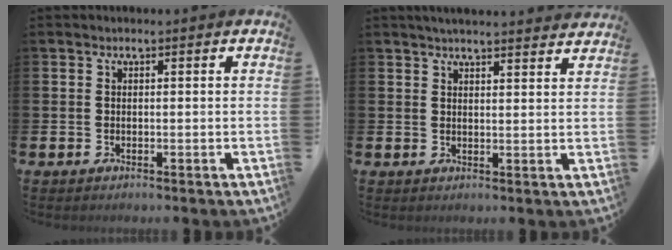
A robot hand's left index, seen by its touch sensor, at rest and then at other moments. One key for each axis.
{"total": 3.2, "fx": 3.2, "fy": -0.1, "fz": 0.5, "tx": -0.017, "ty": -0.013, "tz": 0.058}